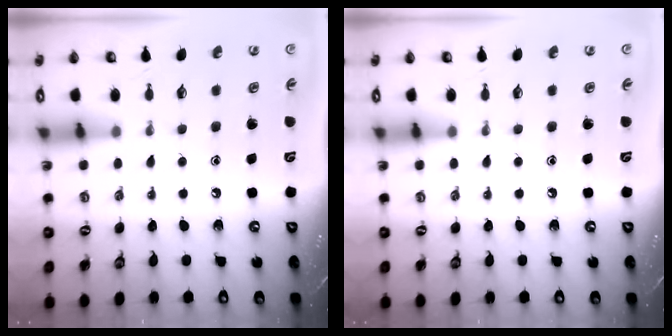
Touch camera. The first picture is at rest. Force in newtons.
{"total": 0.0}